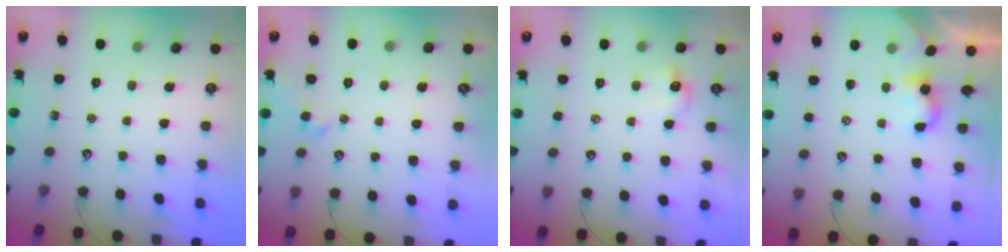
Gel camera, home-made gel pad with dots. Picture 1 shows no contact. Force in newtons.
{"total": 1.3, "press": 1.0, "slide": 0.8}
{"total": 1.6, "press": 1.6, "slide": 0.3}
{"total": 2.7, "press": 2.7, "slide": 0.2}